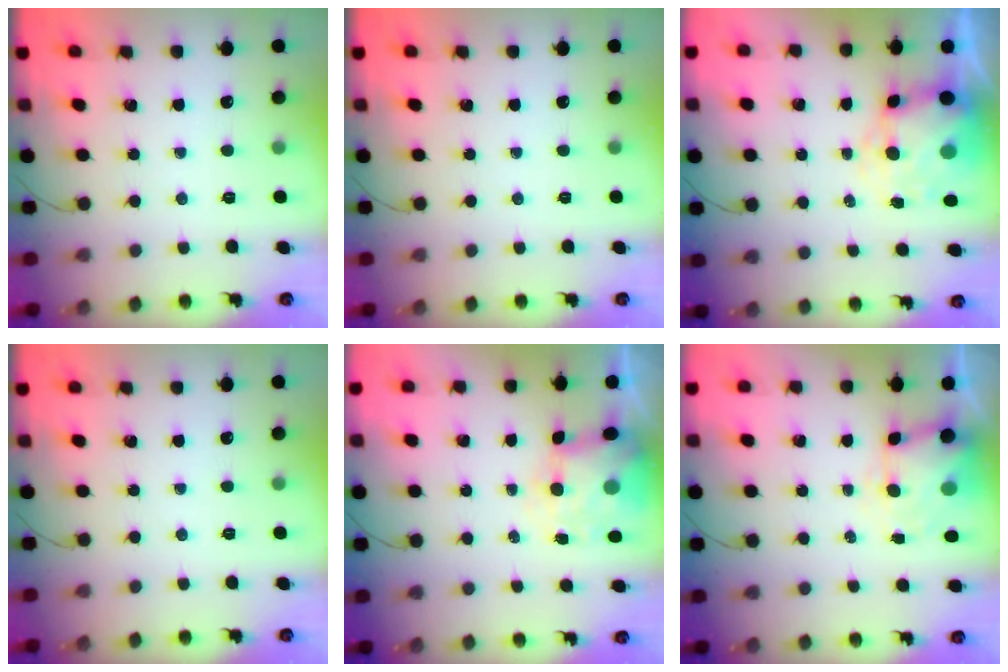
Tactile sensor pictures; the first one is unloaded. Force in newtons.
{"total": 0.0}
{"total": 9.3, "press": 9.0, "slide": 2.4}
{"total": 0.0}
{"total": 6.2, "press": 6.1, "slide": 1.4}
{"total": 6.0, "press": 5.8, "slide": 1.2}